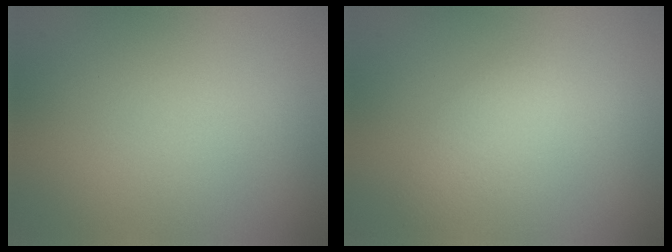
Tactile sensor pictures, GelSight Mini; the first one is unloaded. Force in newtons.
{"total": 2.0, "press": 2.0, "slide": 0.1}